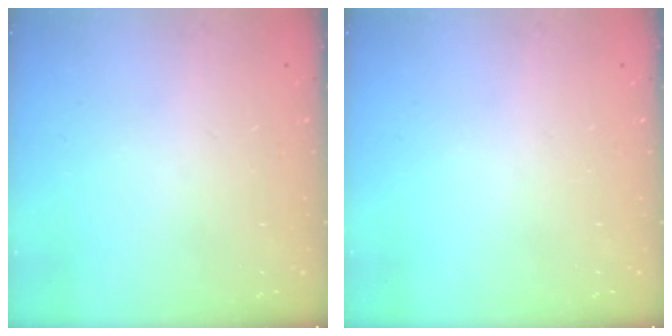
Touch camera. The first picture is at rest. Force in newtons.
{"total": 0.0}